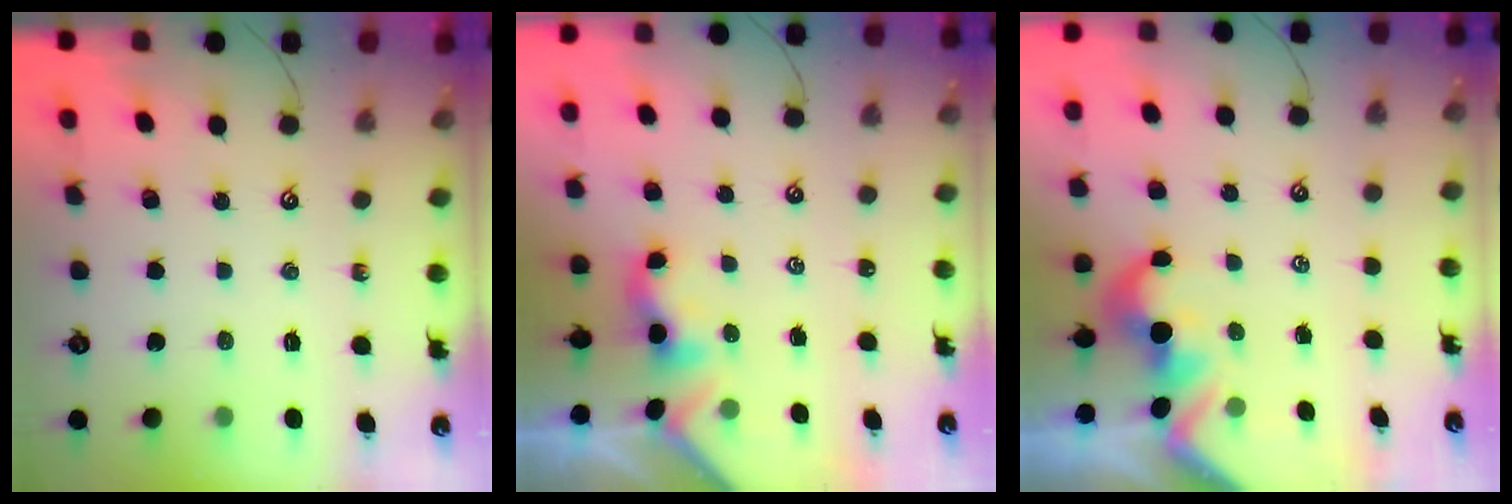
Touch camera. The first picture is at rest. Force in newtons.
{"total": 1.1, "press": 1.0, "slide": 0.4}
{"total": 1.7, "press": 1.4, "slide": 1.0}